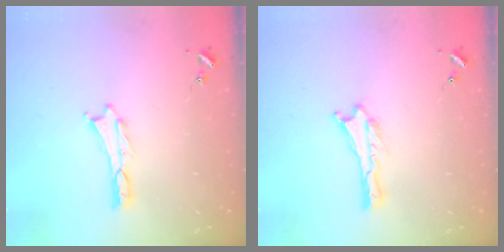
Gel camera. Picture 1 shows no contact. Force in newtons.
{"total": 0.0}